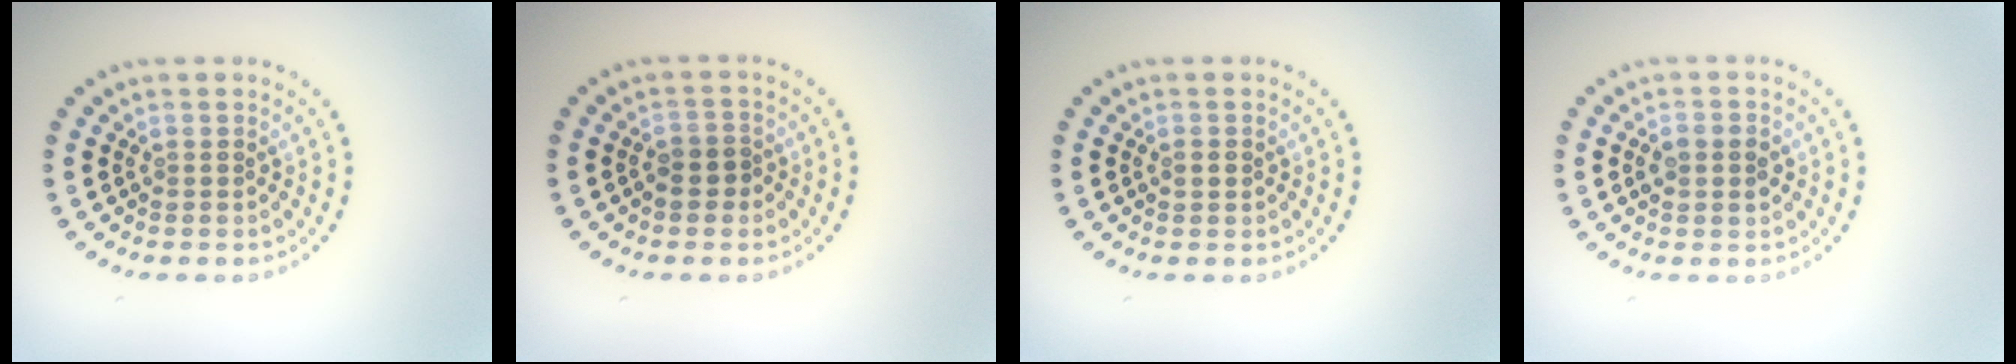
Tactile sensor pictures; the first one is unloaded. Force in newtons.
{"total": 1.5, "press": 1.4, "slide": 0.7}
{"total": 1.1, "press": 1.0, "slide": 0.2}
{"total": 2.7, "press": 2.7, "slide": 0.1}